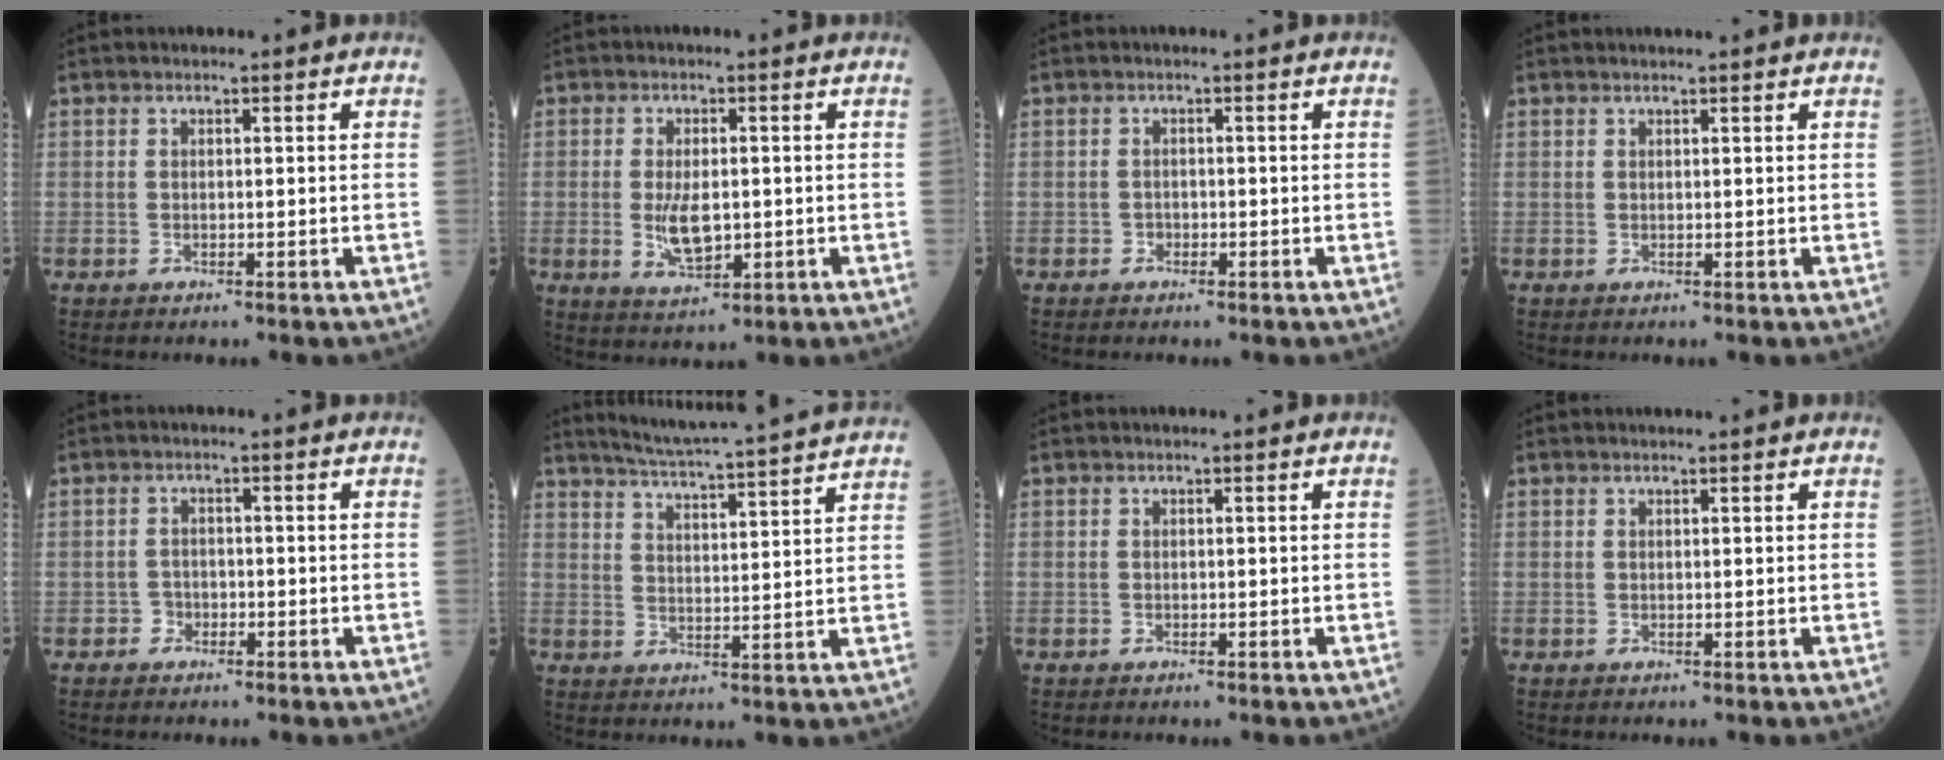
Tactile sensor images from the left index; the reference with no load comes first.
{"total": 5.6, "force": [-0.7, 2.5, 5.0], "torque": [-0.100, -0.011, -0.006]}
{"total": 0.9, "force": [-0.6, 0.6, 0.1], "torque": [0.000, 0.002, -0.014]}
{"total": 2.4, "force": [2.2, -0.2, 0.8], "torque": [-0.009, 0.013, 0.029]}
{"total": 1.6, "force": [-1.0, 1.2, 0.2], "torque": [0.002, 0.005, -0.021]}
{"total": 17.9, "force": [16.6, -1.2, 6.5], "torque": [-0.117, -0.021, 0.221]}
{"total": 0.0}
{"total": 1.5, "force": [1.4, -0.2, 0.5], "torque": [-0.006, 0.011, 0.023]}